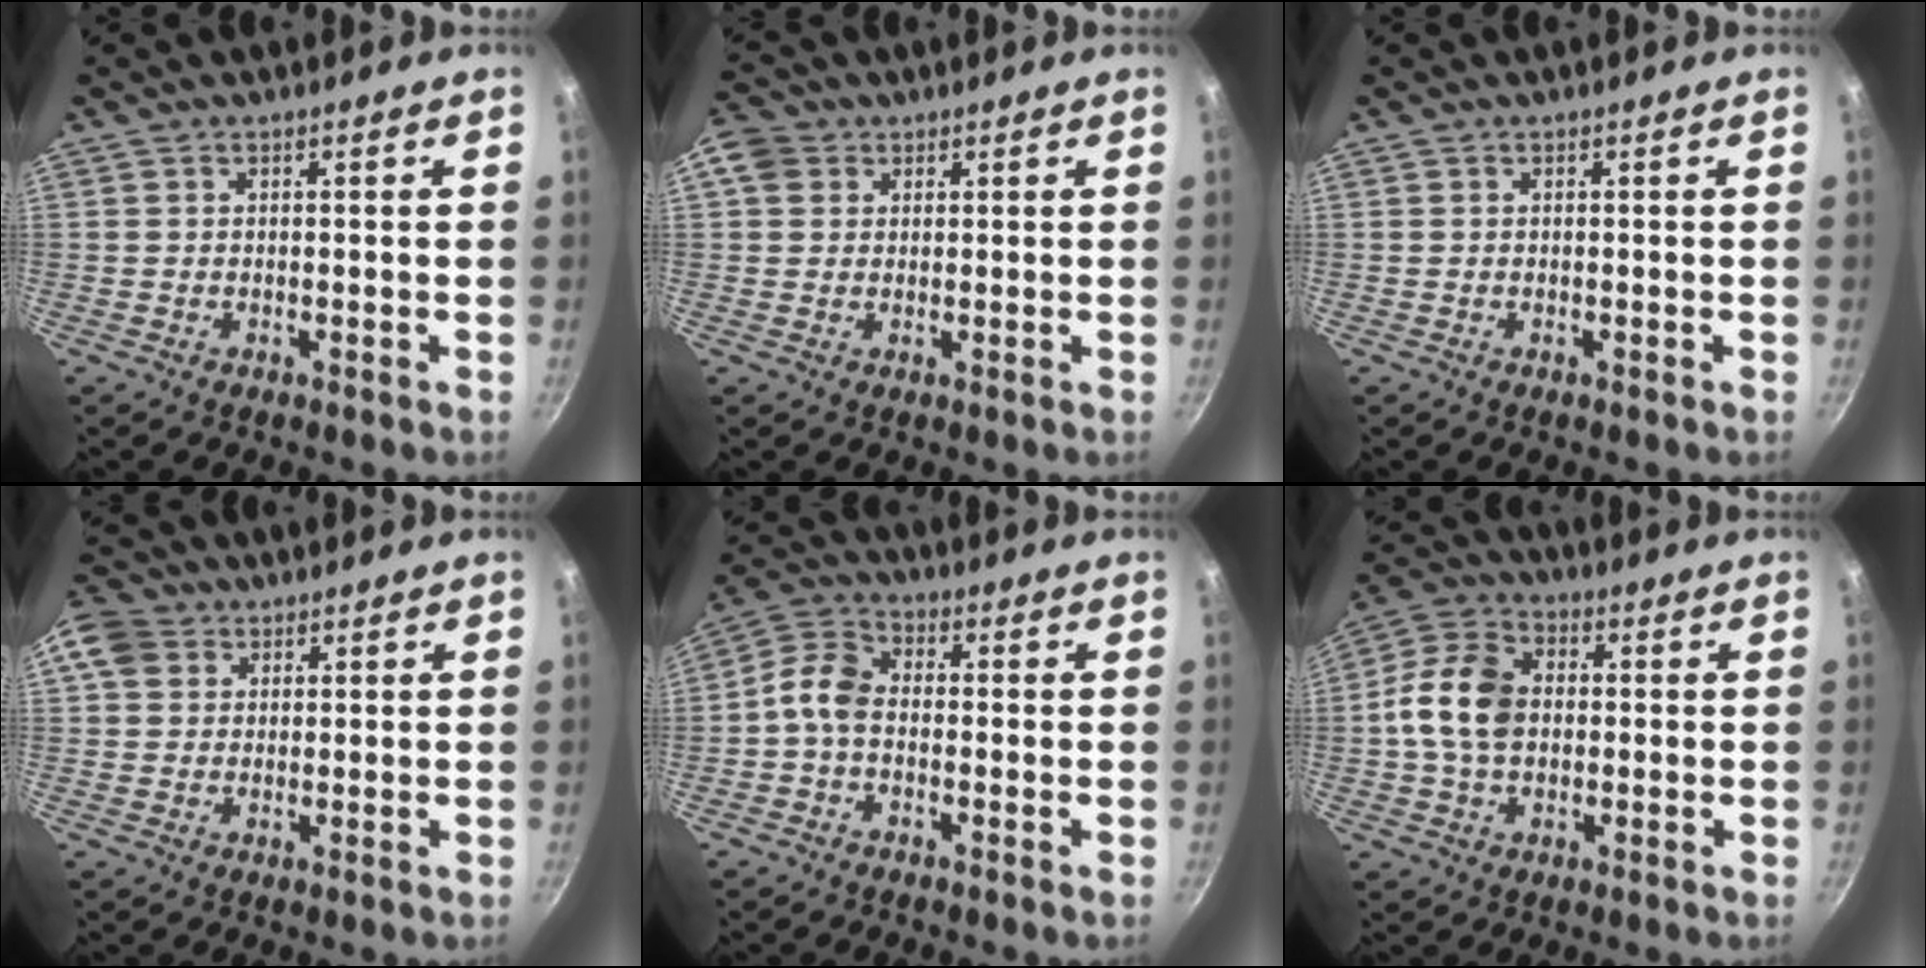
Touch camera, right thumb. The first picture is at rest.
{"total": 4.5, "force": [1.5, 3.9, 1.8], "torque": [-0.014, 0.002, 0.017]}
{"total": 0.0}
{"total": 7.3, "force": [2.4, 6.1, 3.2], "torque": [-0.045, 0.009, 0.032]}
{"total": 6.4, "force": [-1.4, 4.4, 4.5], "torque": [-0.087, 0.030, -0.044]}
{"total": 12.0, "force": [0.2, 8.7, 8.3], "torque": [-0.140, 0.021, -0.012]}